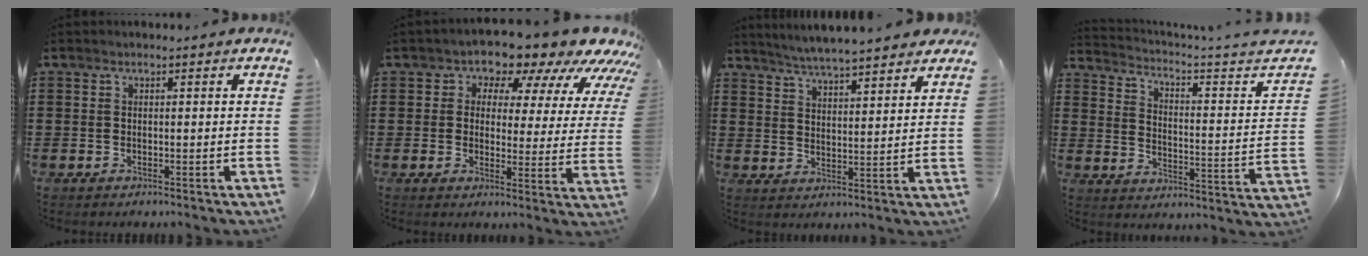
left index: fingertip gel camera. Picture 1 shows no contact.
{"total": 8.0, "force": [6.9, 3.4, 2.0], "torque": [-0.049, -0.055, 0.117]}
{"total": 4.6, "force": [4.5, -0.2, 0.9], "torque": [-0.037, -0.022, 0.078]}
{"total": 2.4, "force": [1.5, -0.7, 1.7], "torque": [-0.046, -0.034, 0.014]}